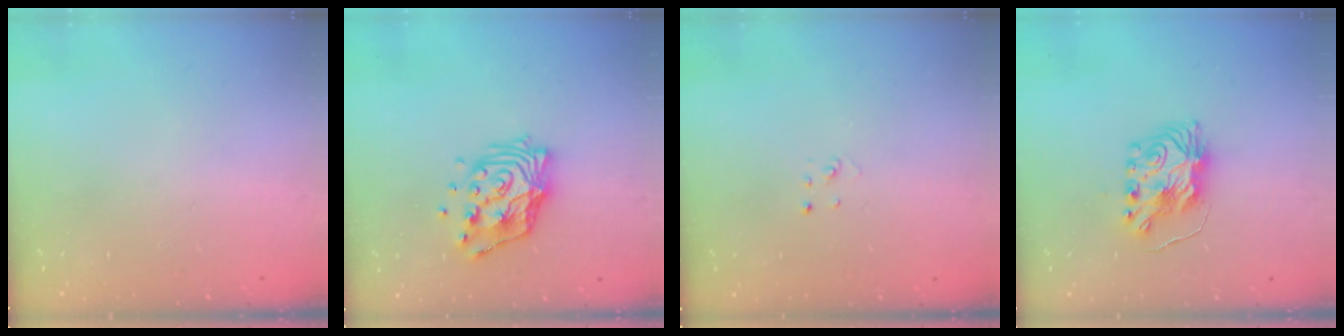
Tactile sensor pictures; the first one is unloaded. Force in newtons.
{"total": 13.7, "press": 13.6, "slide": 1.5}
{"total": 2.0, "press": 2.0, "slide": 0.1}
{"total": 8.1, "press": 8.0, "slide": 0.8}